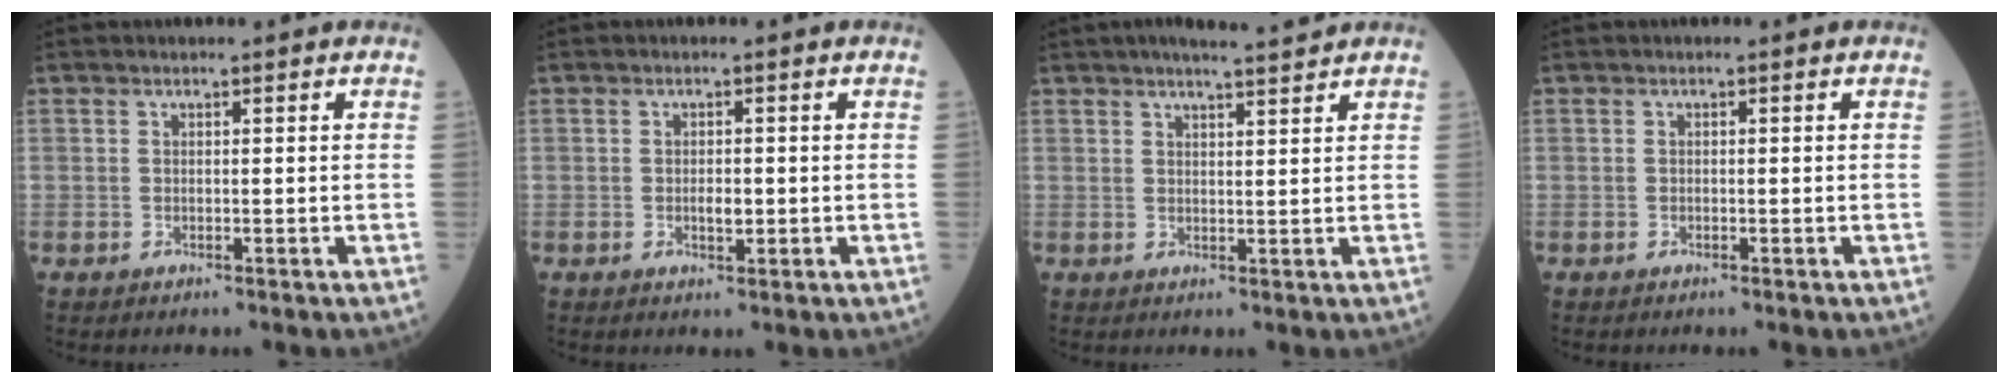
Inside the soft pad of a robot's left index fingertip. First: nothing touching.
{"total": 1.7, "force": [-0.3, 0.7, 1.6], "torque": [-0.029, 0.000, -0.002]}
{"total": 6.0, "force": [5.2, 0.2, 3.0], "torque": [-0.046, 0.014, 0.076]}
{"total": 0.0}